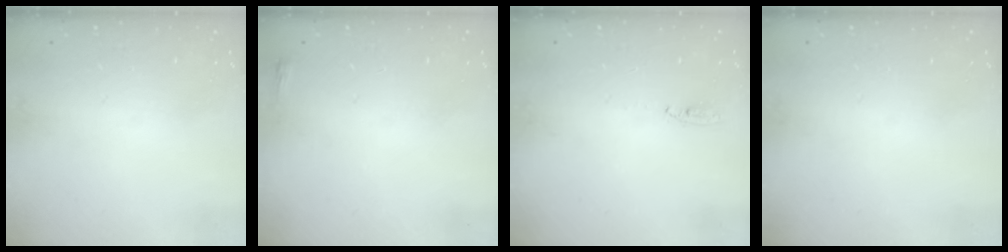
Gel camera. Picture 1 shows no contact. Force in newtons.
{"total": 2.0, "press": 2.0, "slide": 0.5}
{"total": 2.7, "press": 2.5, "slide": 1.0}
{"total": 16.0, "press": 1.9, "slide": 15.9}